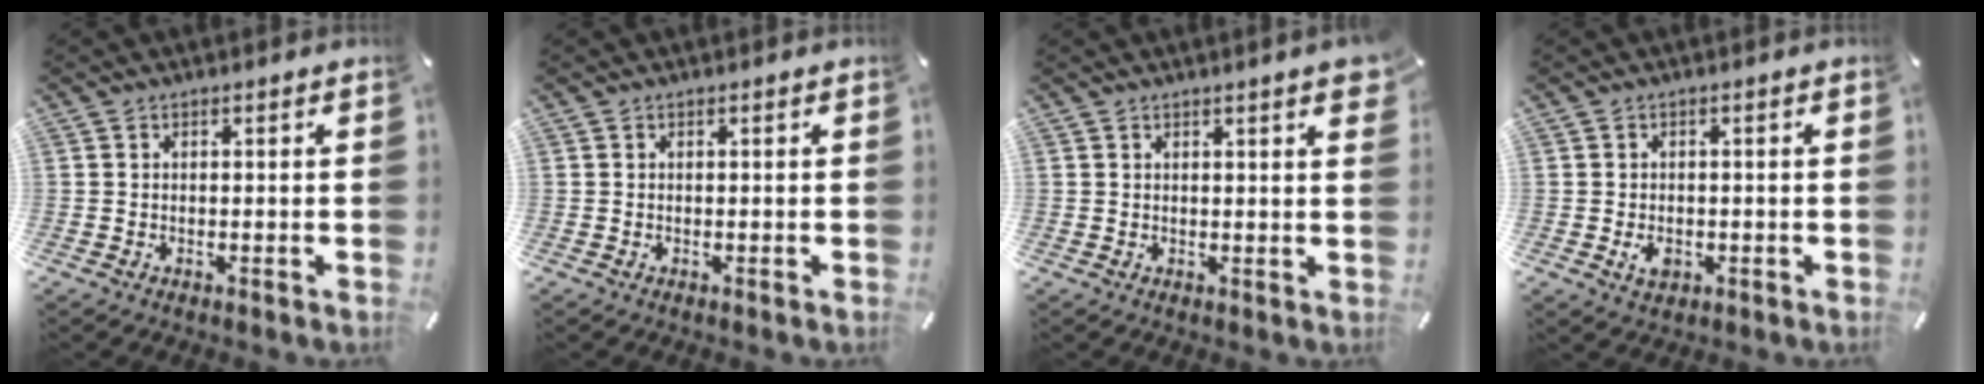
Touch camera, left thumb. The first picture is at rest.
{"total": 0.0}
{"total": 3.0, "force": [1.7, 0.3, 2.4], "torque": [-0.041, -0.004, 0.028]}
{"total": 2.9, "force": [-0.9, 2.0, 1.9], "torque": [-0.039, 0.000, -0.016]}